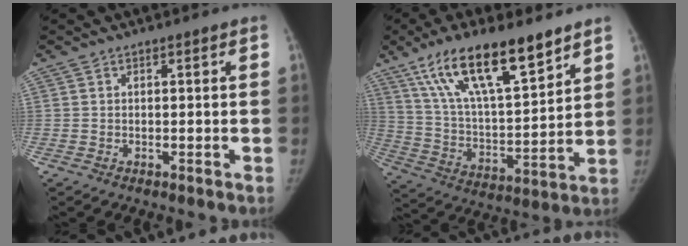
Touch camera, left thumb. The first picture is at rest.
{"total": 20.9, "force": [13.4, 6.6, 14.7], "torque": [-0.232, -0.041, 0.247]}